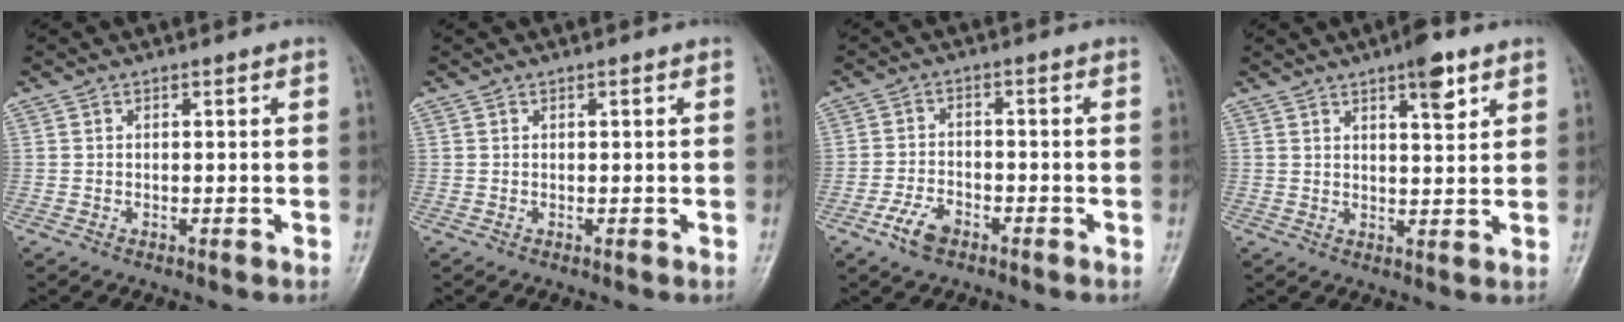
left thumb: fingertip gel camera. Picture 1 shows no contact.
{"total": 0.0}
{"total": 5.0, "force": [-3.0, 2.7, 2.9], "torque": [-0.055, 0.015, -0.057]}
{"total": 5.9, "force": [3.5, 1.8, 4.4], "torque": [-0.053, -0.017, 0.047]}